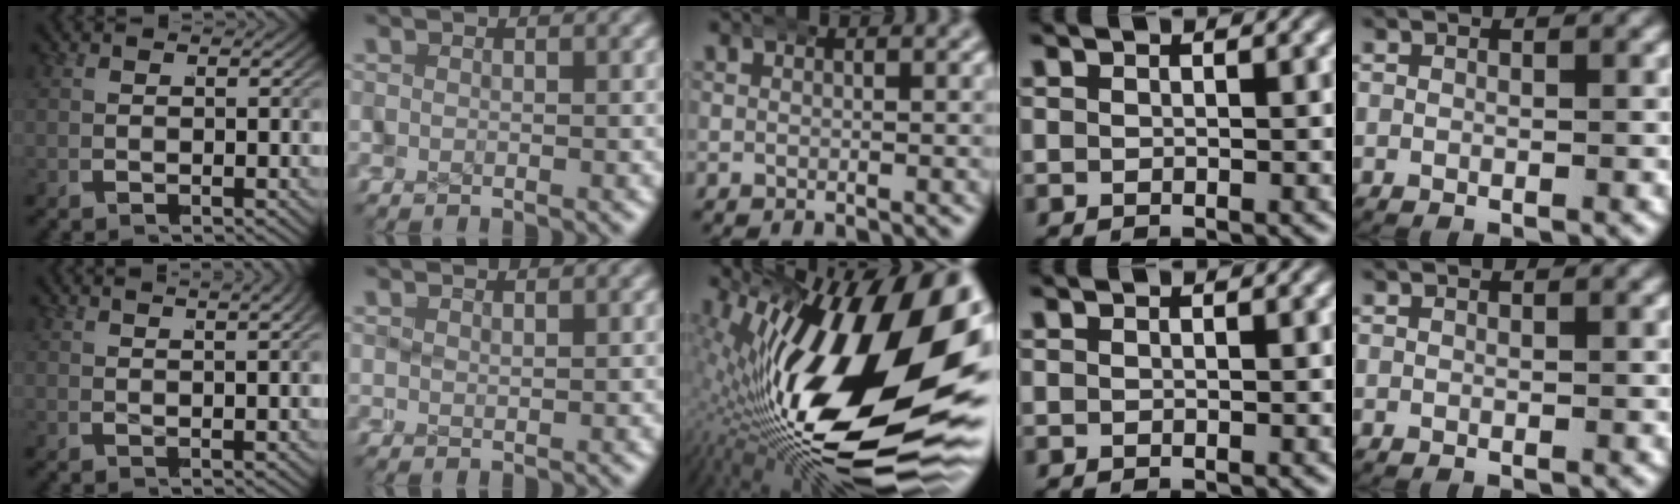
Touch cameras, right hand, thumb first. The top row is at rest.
{"thumb": {"total": 2.4, "force": [1.9, 0.2, 1.4], "torque": [-0.005, 0.009, 0.029]}, "index": {"total": 1.0, "force": [0.9, 0.2, 0.2], "torque": [-0.003, -0.003, 0.017]}, "middle": {"total": 25.5, "force": [-2.0, 11.0, 23.0], "torque": [-0.339, -0.001, -0.005]}}